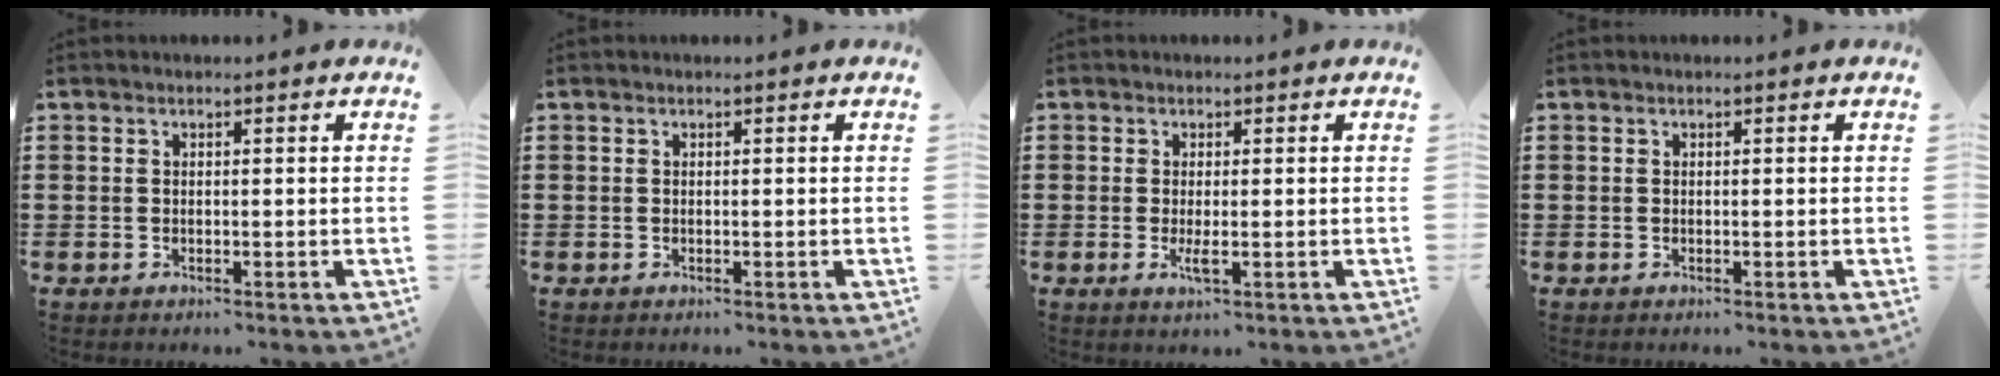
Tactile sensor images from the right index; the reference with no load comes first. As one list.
[{"total": 0.0}, {"total": 2.1, "force": [-0.4, 0.3, 2.1], "torque": [-0.043, -0.007, -0.010]}, {"total": 0.0}]